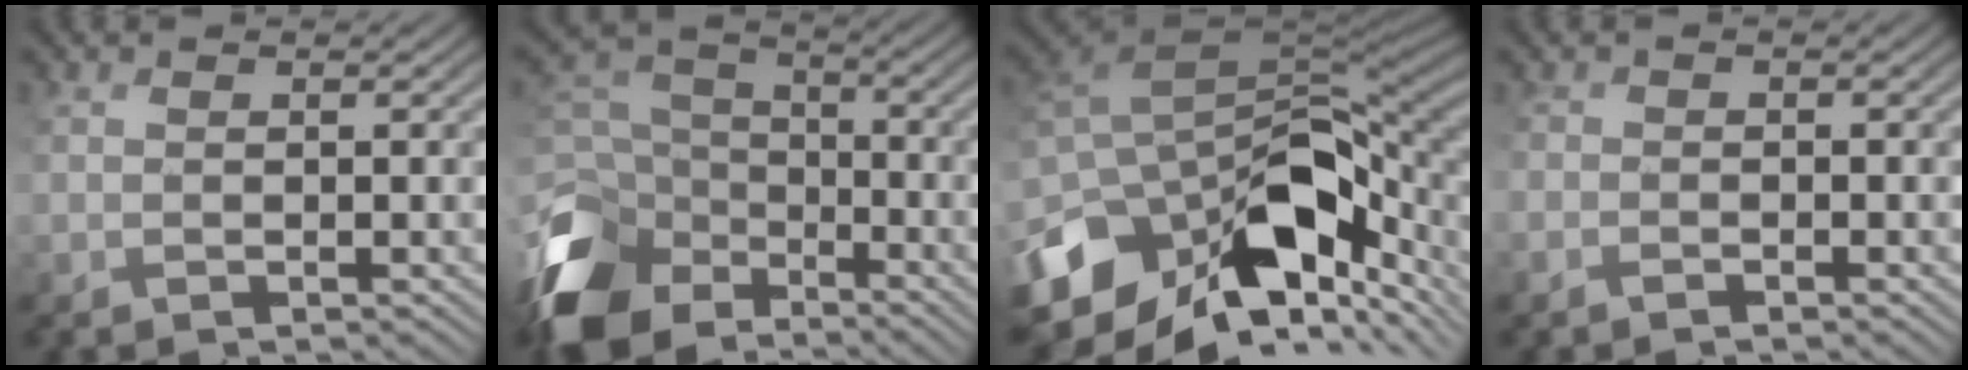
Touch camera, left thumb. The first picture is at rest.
{"total": 11.8, "force": [-7.8, 7.1, 5.4], "torque": [-0.157, -0.018, -0.159]}
{"total": 15.7, "force": [-5.0, 10.8, 10.3], "torque": [-0.223, -0.029, -0.070]}
{"total": 1.1, "force": [-1.0, 0.4, -0.3], "torque": [0.006, -0.005, -0.016]}